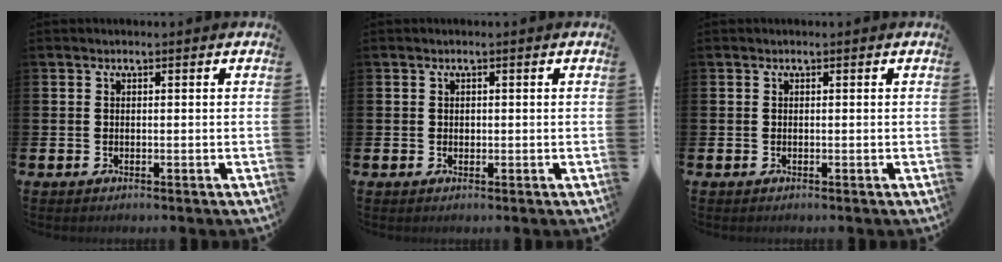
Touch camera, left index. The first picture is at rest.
{"total": 0.6, "force": [0.2, 0.5, 0.2], "torque": [0.005, 0.001, 0.001]}
{"total": 0.0}